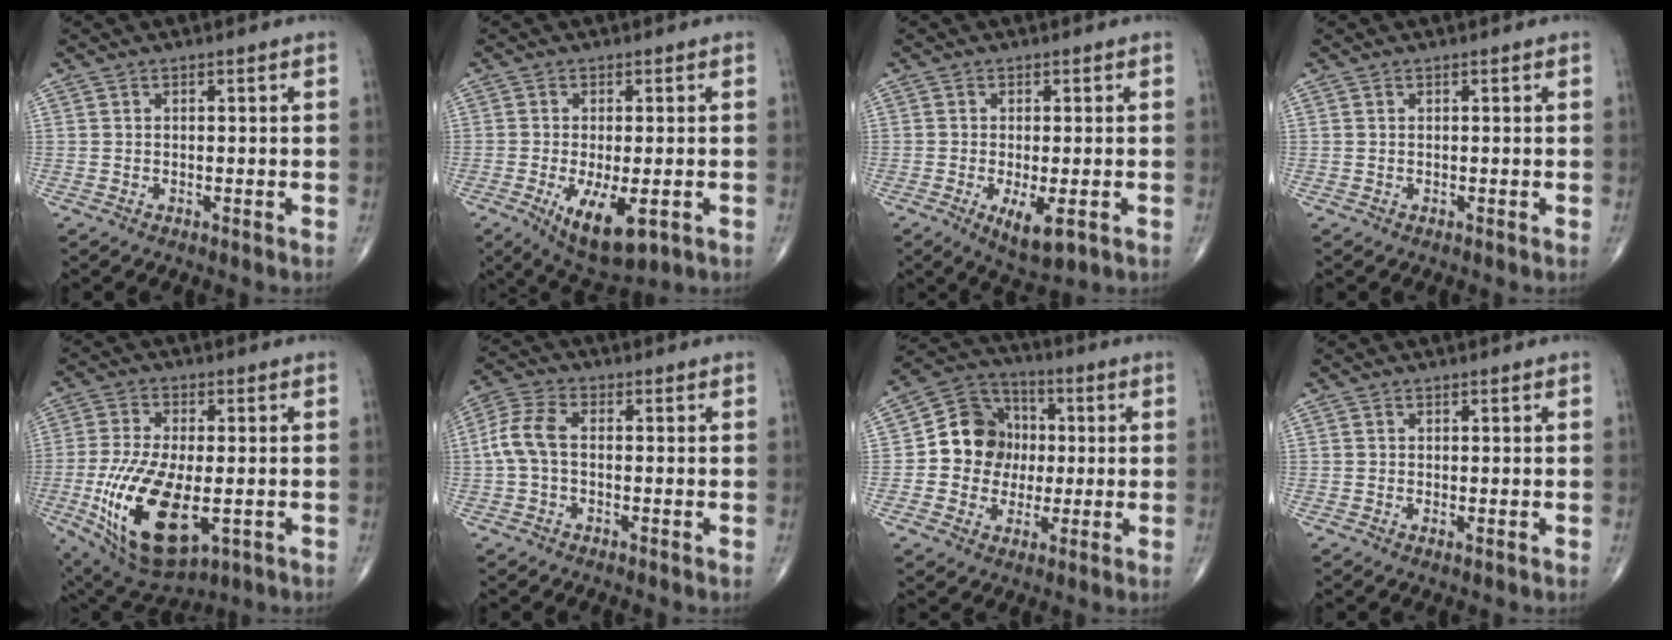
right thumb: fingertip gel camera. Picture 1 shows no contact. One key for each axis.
{"total": 9.9, "fx": -3.5, "fy": 4.0, "fz": 8.4, "tx": -0.138, "ty": -0.017, "tz": -0.045}
{"total": 6.0, "fx": -2.1, "fy": 2.1, "fz": 5.2, "tx": -0.090, "ty": -0.016, "tz": -0.028}
{"total": 0.0}
{"total": 18.7, "fx": -4.5, "fy": 8.8, "fz": 15.9, "tx": -0.320, "ty": -0.017, "tz": -0.059}
{"total": 6.3, "fx": -0.3, "fy": 3.7, "fz": 5.1, "tx": -0.118, "ty": 0.019, "tz": -0.014}
{"total": 12.1, "fx": 0.0, "fy": 10.9, "fz": 5.2, "tx": -0.044, "ty": 0.023, "tz": -0.008}
{"total": 0.6, "fx": -0.1, "fy": 0.3, "fz": 0.6, "tx": -0.013, "ty": -0.004, "tz": -0.003}